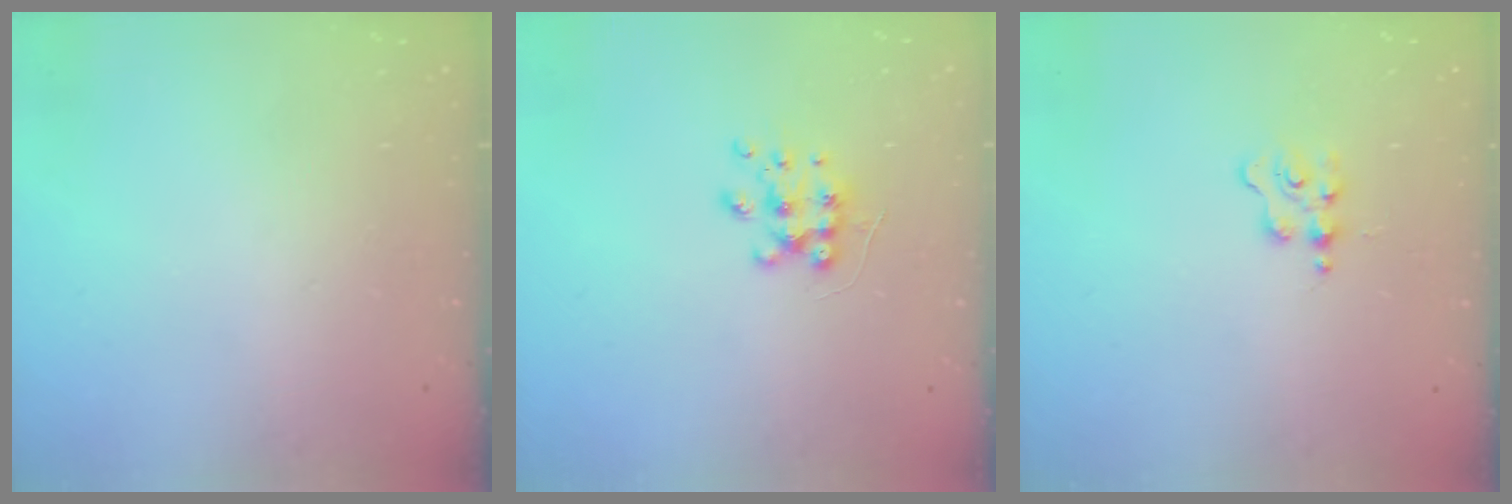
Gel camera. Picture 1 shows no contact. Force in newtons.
{"total": 7.6, "press": 7.5, "slide": 0.8}
{"total": 1.3, "press": 1.3, "slide": 0.2}